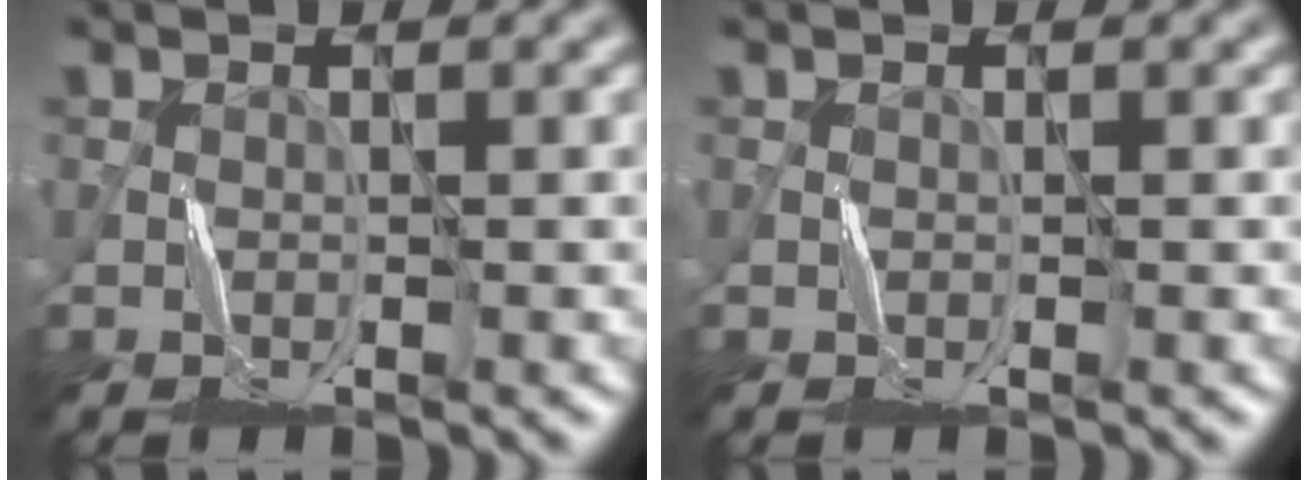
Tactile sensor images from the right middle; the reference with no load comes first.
{"total": 0.0}